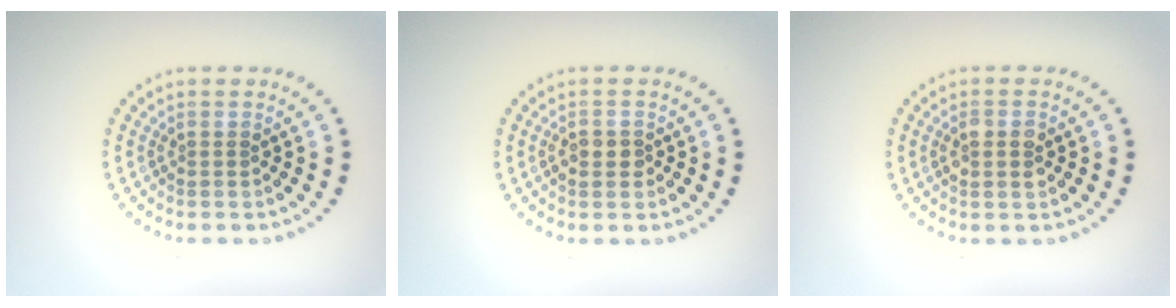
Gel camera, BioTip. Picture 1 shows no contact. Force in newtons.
{"total": 1.6, "press": 1.6, "slide": 0.4}
{"total": 1.7, "press": 1.7, "slide": 0.2}